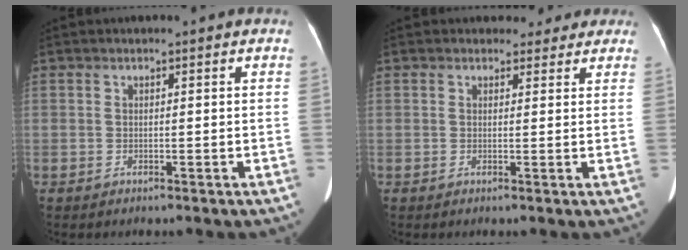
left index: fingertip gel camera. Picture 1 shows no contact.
{"total": 3.8, "force": [3.1, 2.1, 0.1], "torque": [0.012, 0.003, 0.027]}